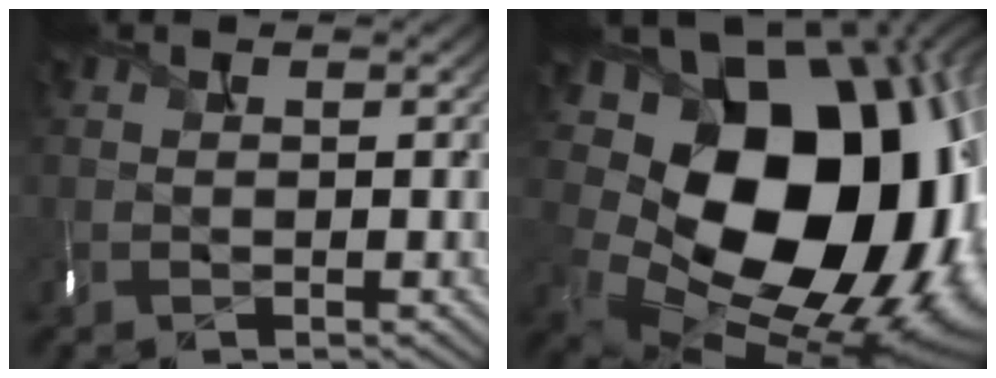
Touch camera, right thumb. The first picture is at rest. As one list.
[{"total": 19.9, "force": [2.1, 15.0, 13.0], "torque": [-0.209, -0.037, 0.077]}]